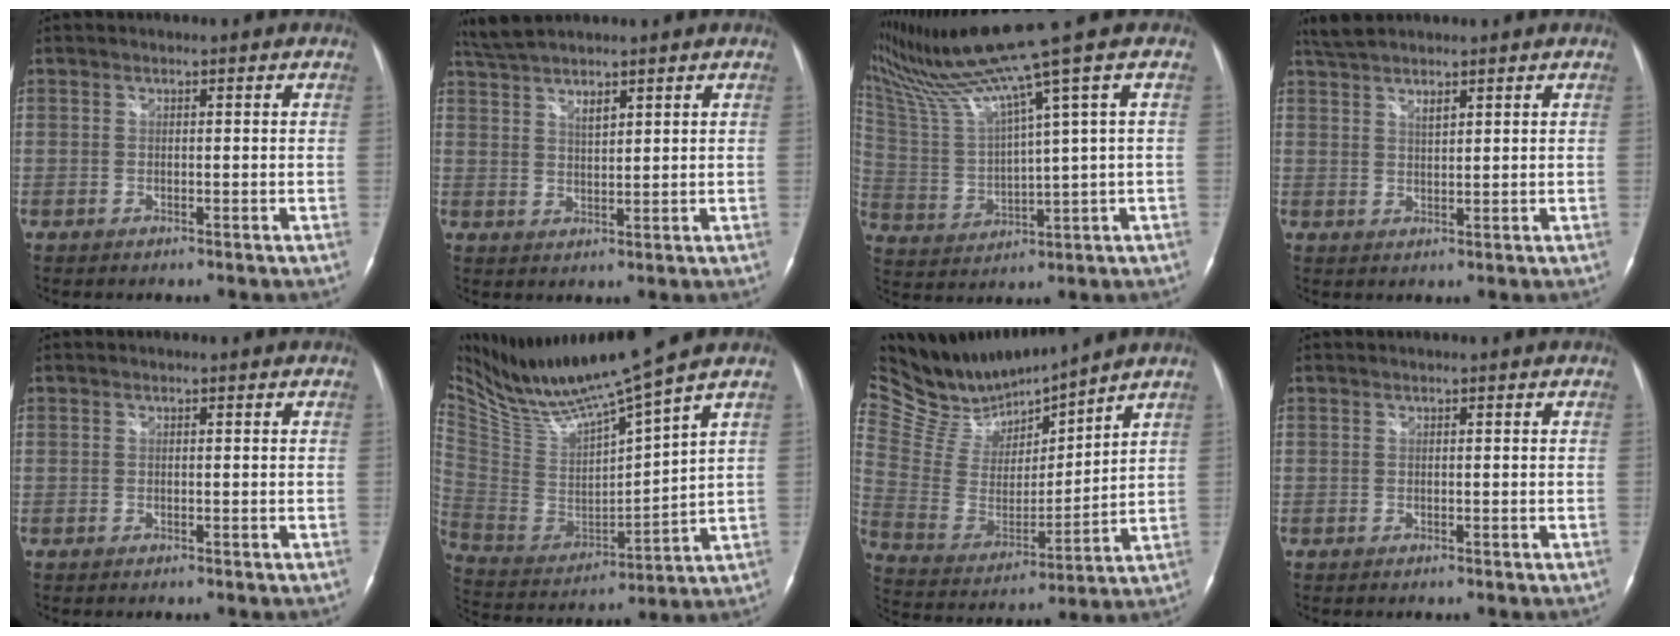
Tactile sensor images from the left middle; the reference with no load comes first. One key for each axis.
{"total": 6.3, "fx": 5.0, "fy": 0.8, "fz": 3.6, "tx": -0.084, "ty": 0.015, "tz": 0.099}
{"total": 12.4, "fx": 9.6, "fy": -3.5, "fz": 7.1, "tx": -0.148, "ty": -0.011, "tz": 0.193}
{"total": 5.1, "fx": 4.2, "fy": 1.0, "fz": 2.8, "tx": -0.066, "ty": 0.013, "tz": 0.081}
{"total": 0.0}
{"total": 15.9, "fx": 13.8, "fy": -1.2, "fz": 7.8, "tx": -0.160, "ty": -0.022, "tz": 0.267}
{"total": 16.6, "fx": 15.8, "fy": 1.6, "fz": 4.9, "tx": -0.114, "ty": -0.014, "tz": 0.305}
{"total": 0.0}